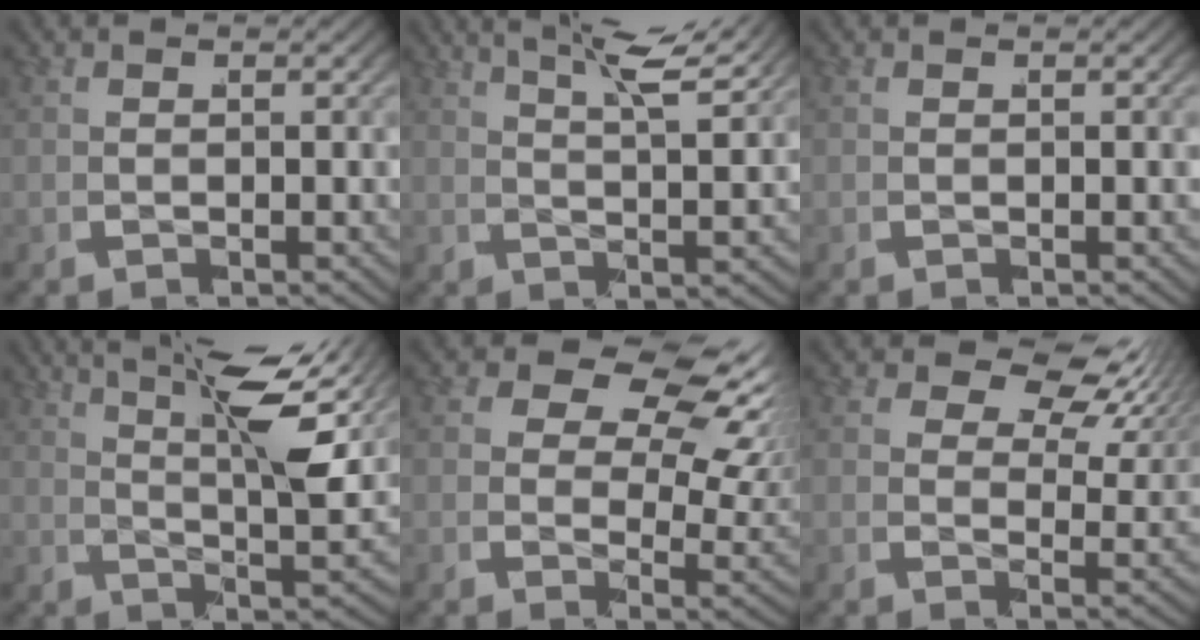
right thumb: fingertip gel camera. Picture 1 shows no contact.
{"total": 5.8, "force": [4.5, 1.2, 3.4], "torque": [-0.049, 0.012, 0.066]}
{"total": 0.0}
{"total": 9.2, "force": [4.5, 3.2, 7.3], "torque": [-0.106, 0.005, 0.063]}
{"total": 8.4, "force": [3.7, 4.7, 5.9], "torque": [-0.073, 0.000, 0.049]}
{"total": 6.4, "force": [4.1, 3.2, 3.8], "torque": [-0.042, 0.006, 0.054]}